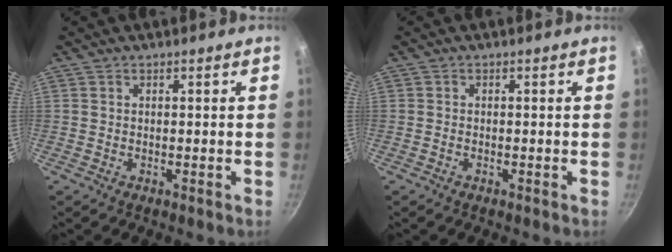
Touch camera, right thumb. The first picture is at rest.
{"total": 0.0}